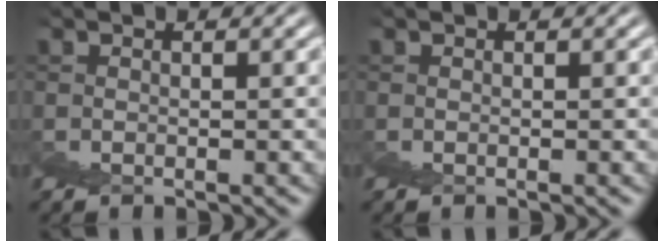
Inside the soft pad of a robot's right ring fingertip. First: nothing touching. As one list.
[{"total": 0.0}]